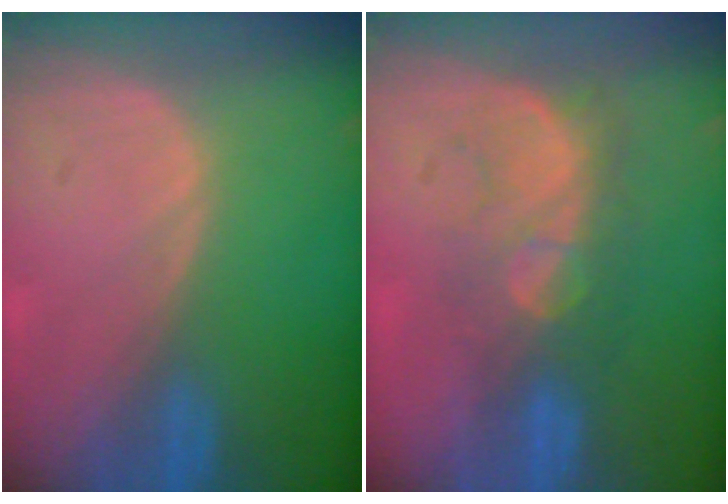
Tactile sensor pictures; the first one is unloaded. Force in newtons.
{"total": 7.8, "press": 7.2, "slide": 3.1}